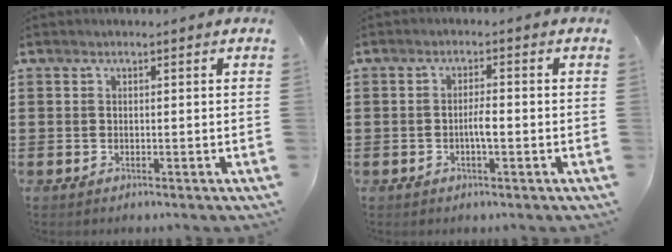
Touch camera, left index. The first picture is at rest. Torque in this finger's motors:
{"motor_torque": [0.28, 0.26, 0.07, 0.04]}